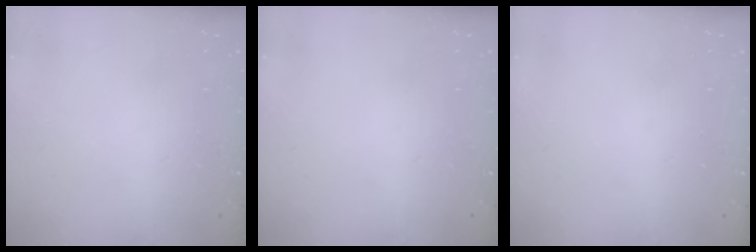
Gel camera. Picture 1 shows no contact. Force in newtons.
{"total": 0.0}
{"total": 0.5, "press": 0.5, "slide": 0.1}